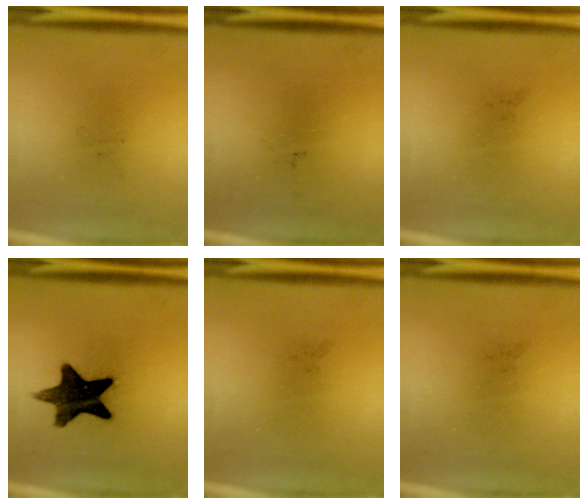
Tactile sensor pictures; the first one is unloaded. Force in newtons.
{"total": 0.0}
{"total": 0.0}
{"total": 13.6}
{"total": 0.0}
{"total": 0.0}